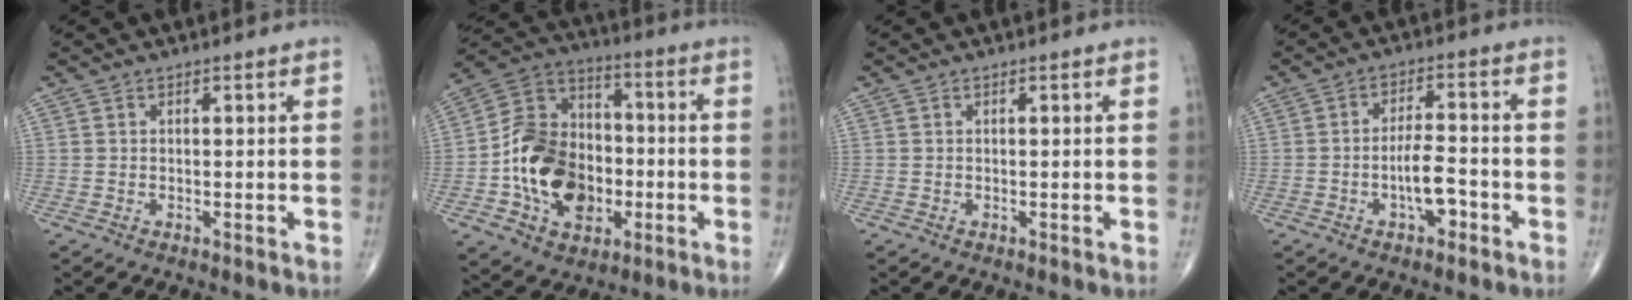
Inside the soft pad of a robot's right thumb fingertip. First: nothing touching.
{"total": 19.1, "force": [-4.1, 13.9, 12.5], "torque": [-0.176, 0.035, -0.069]}
{"total": 0.0}
{"total": 6.2, "force": [-2.5, 2.4, 5.1], "torque": [-0.084, 0.023, -0.042]}